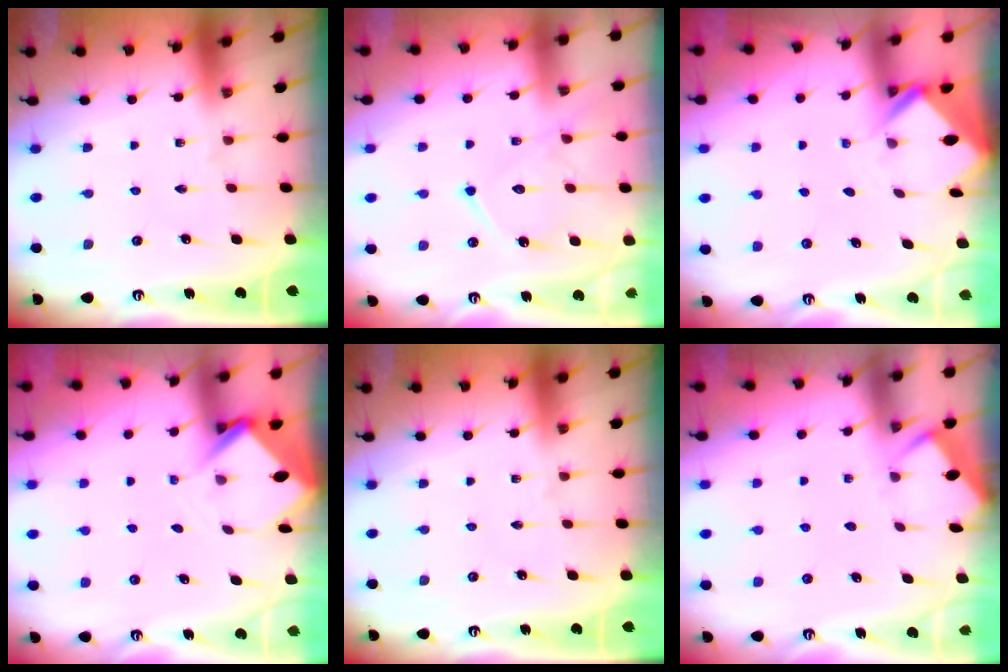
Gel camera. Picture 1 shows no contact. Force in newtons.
{"total": 14.1, "press": 14.1, "slide": 1.3}
{"total": 2.5, "press": 2.5, "slide": 0.1}
{"total": 3.5, "press": 3.4, "slide": 0.3}
{"total": 0.0}
{"total": 2.5, "press": 2.5, "slide": 0.4}